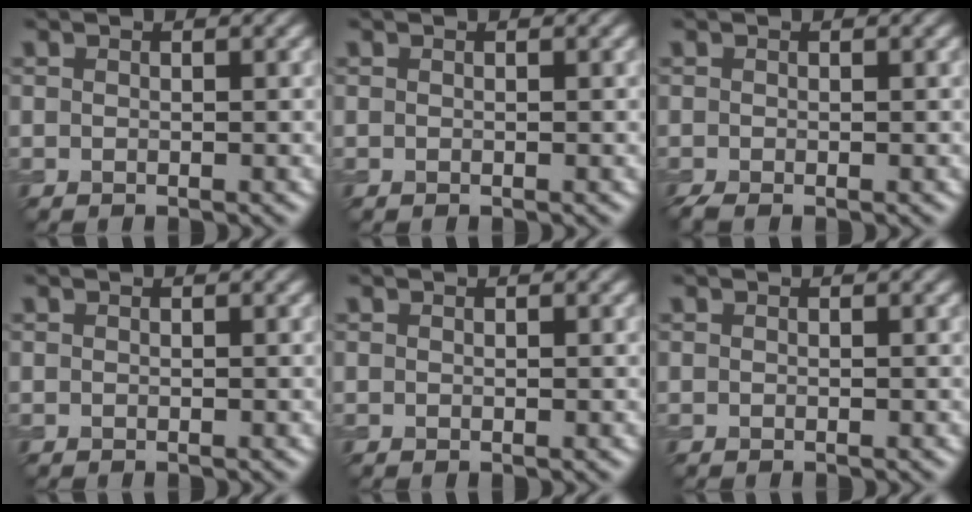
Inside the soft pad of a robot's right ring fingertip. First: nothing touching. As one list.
[{"total": 0.0}, {"total": 1.1, "force": [-0.8, 0.1, 0.7], "torque": [-0.015, -0.006, -0.019]}, {"total": 0.0}, {"total": 0.0}, {"total": 0.0}]